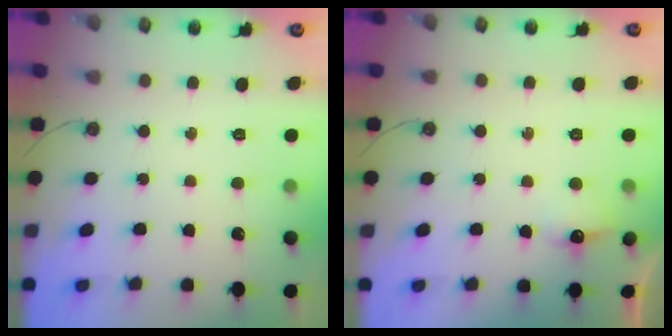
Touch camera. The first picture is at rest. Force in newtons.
{"total": 5.8, "press": 5.7, "slide": 1.0}